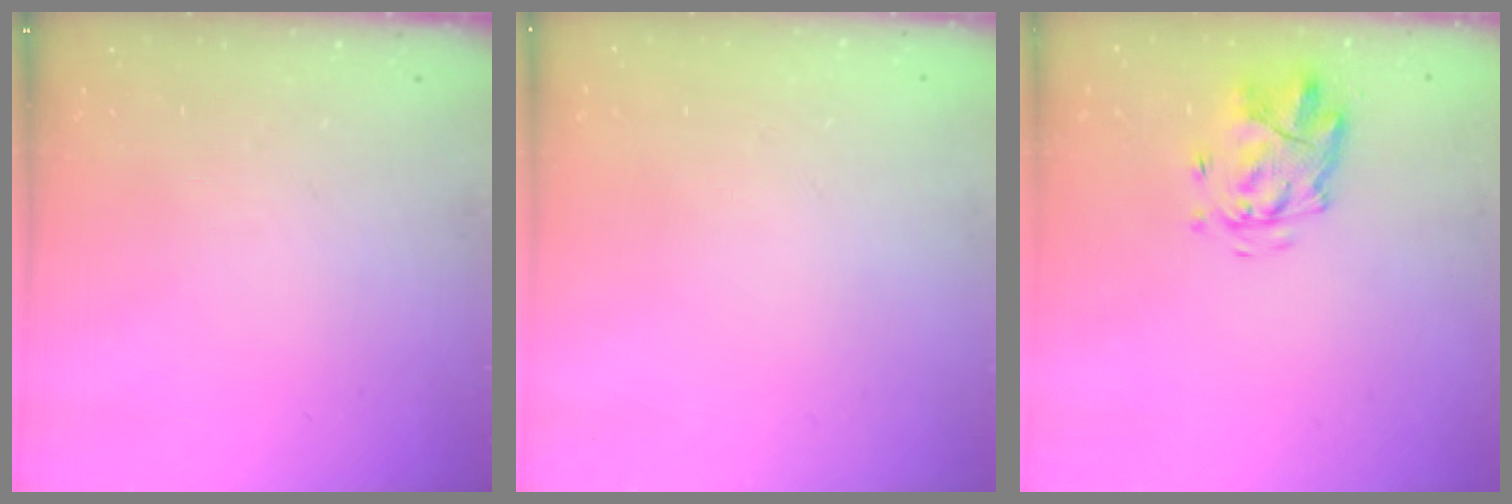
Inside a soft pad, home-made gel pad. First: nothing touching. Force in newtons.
{"total": 1.8, "press": 1.8, "slide": 0.2}
{"total": 3.9, "press": 3.5, "slide": 1.7}